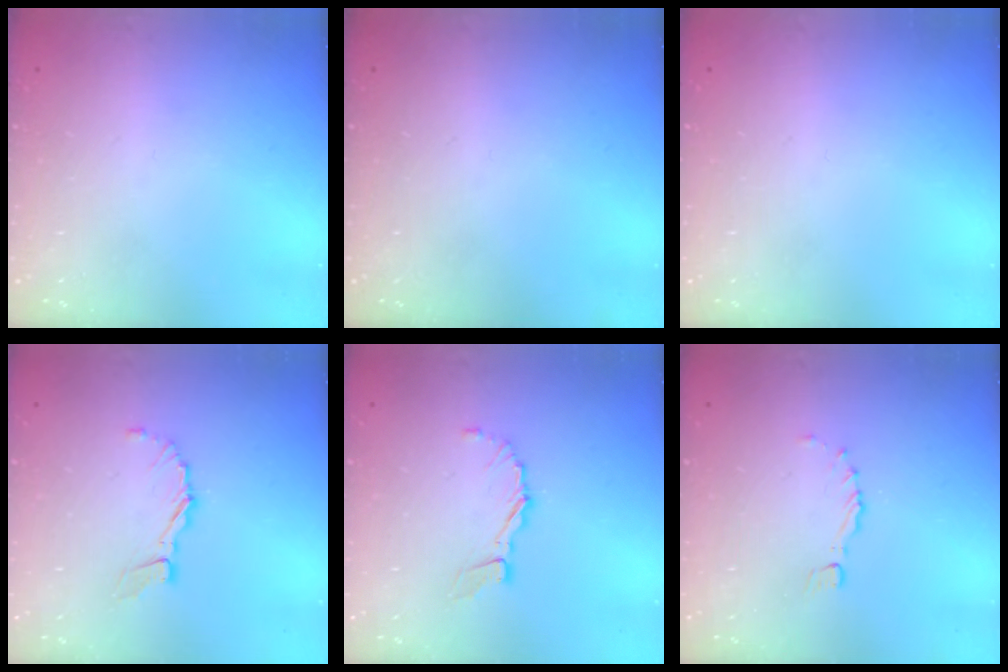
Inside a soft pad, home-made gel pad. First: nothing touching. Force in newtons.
{"total": 0.0}
{"total": 0.0}
{"total": 7.3, "press": 7.2, "slide": 0.7}
{"total": 7.3, "press": 7.2, "slide": 0.7}
{"total": 0.0}